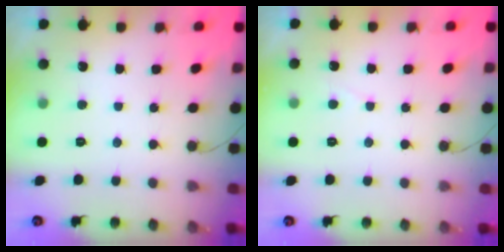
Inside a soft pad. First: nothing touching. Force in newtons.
{"total": 2.1, "press": 2.1, "slide": 0.4}